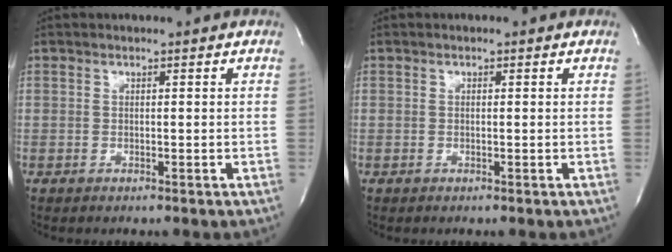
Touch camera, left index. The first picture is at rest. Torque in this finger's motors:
{"motor_torque": [-0.30, 0.14, -0.03, -0.01]}